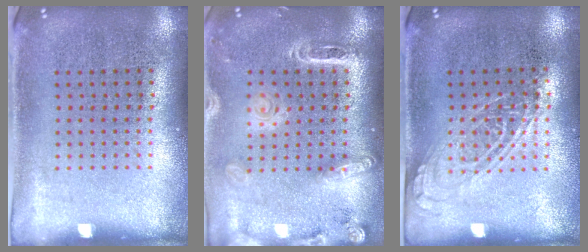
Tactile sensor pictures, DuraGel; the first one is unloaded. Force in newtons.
{"total": 2.0, "press": 1.8, "slide": 0.8}
{"total": 1.3, "press": 1.2, "slide": 0.6}